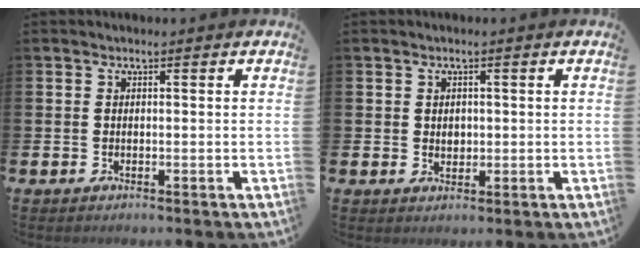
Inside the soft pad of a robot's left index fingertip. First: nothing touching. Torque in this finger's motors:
{"motor_torque": [0.08, -0.02, 0.00, 0.02]}